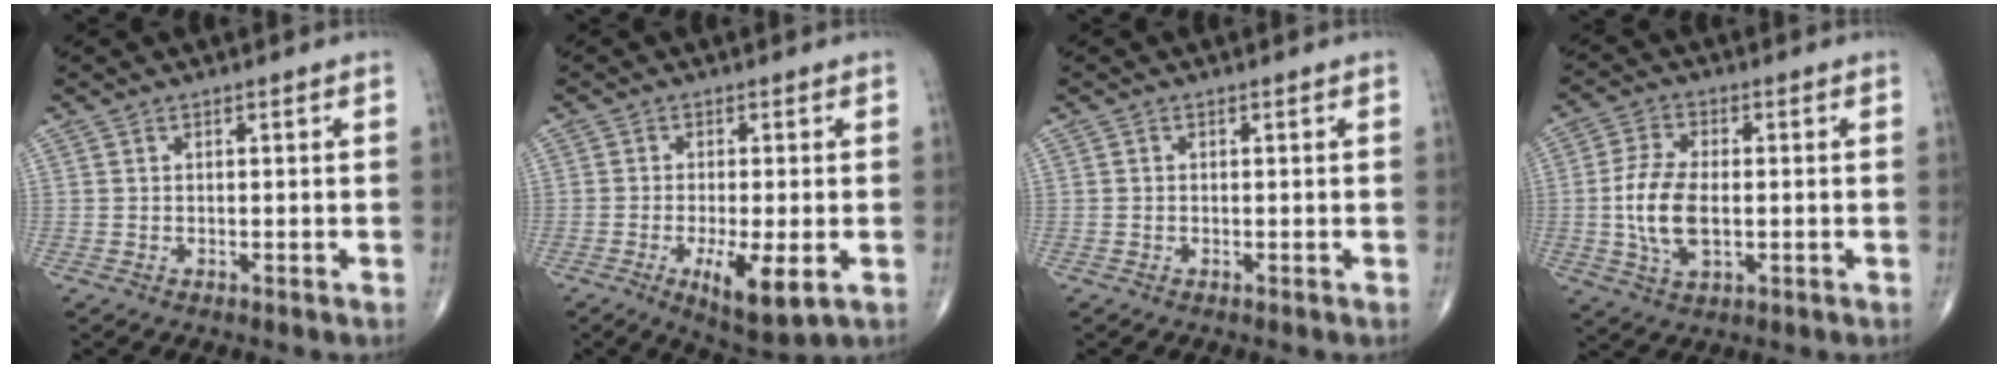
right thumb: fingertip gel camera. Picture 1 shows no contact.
{"total": 8.7, "force": [-2.8, 2.5, 7.9], "torque": [-0.130, -0.021, -0.041]}
{"total": 0.0}
{"total": 10.0, "force": [-0.9, 5.2, 8.5], "torque": [-0.168, 0.000, -0.016]}